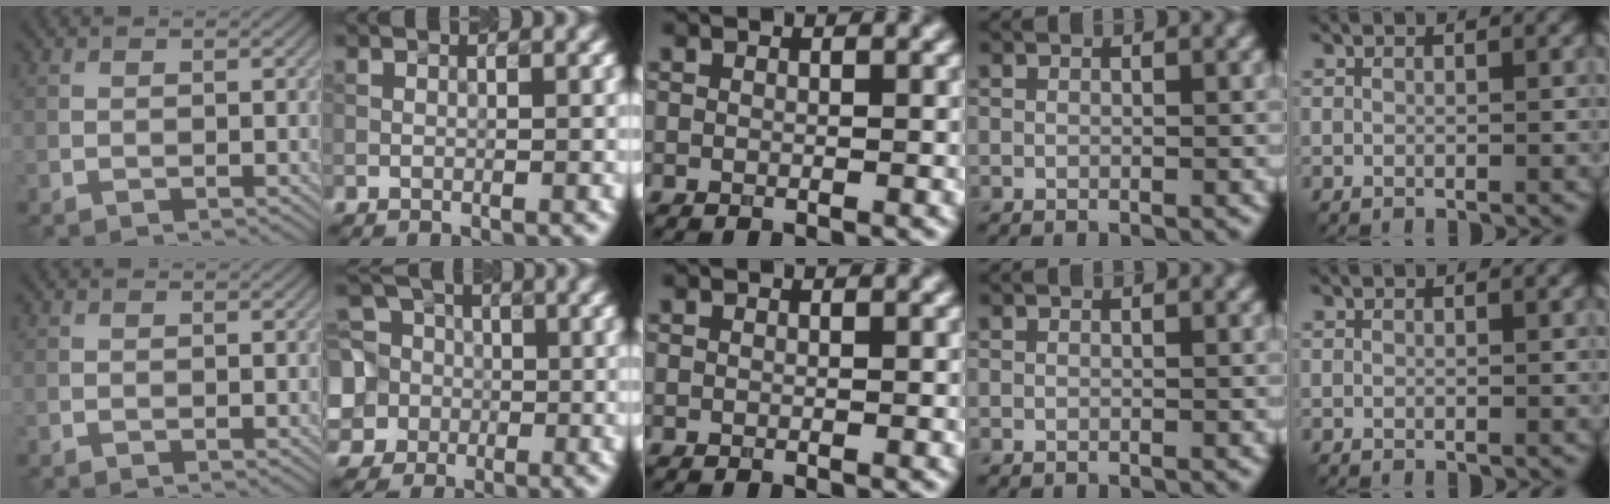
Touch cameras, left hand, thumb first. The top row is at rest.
{"index": {"total": 9.4, "force": [-1.3, 8.7, 3.3], "torque": [-0.091, 0.014, -0.051]}}